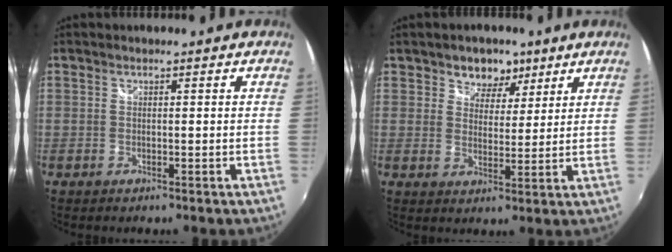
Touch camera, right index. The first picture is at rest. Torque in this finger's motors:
{"motor_torque": [0.05, 0.05, 0.05, 0.02]}